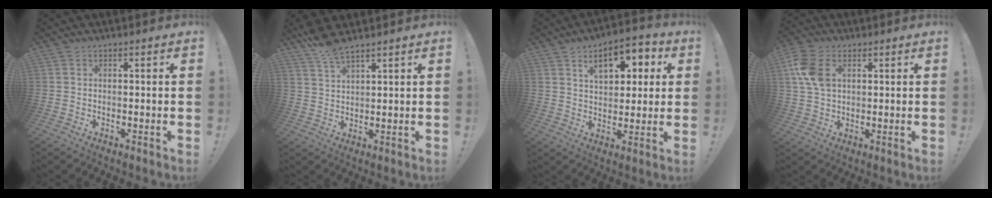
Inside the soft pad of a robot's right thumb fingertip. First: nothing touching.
{"total": 5.6, "force": [5.1, 0.8, 2.2], "torque": [-0.053, -0.027, 0.094]}
{"total": 12.1, "force": [5.1, 6.7, 8.7], "torque": [-0.127, -0.007, 0.087]}
{"total": 10.1, "force": [2.8, 7.0, 6.8], "torque": [-0.125, 0.003, 0.052]}